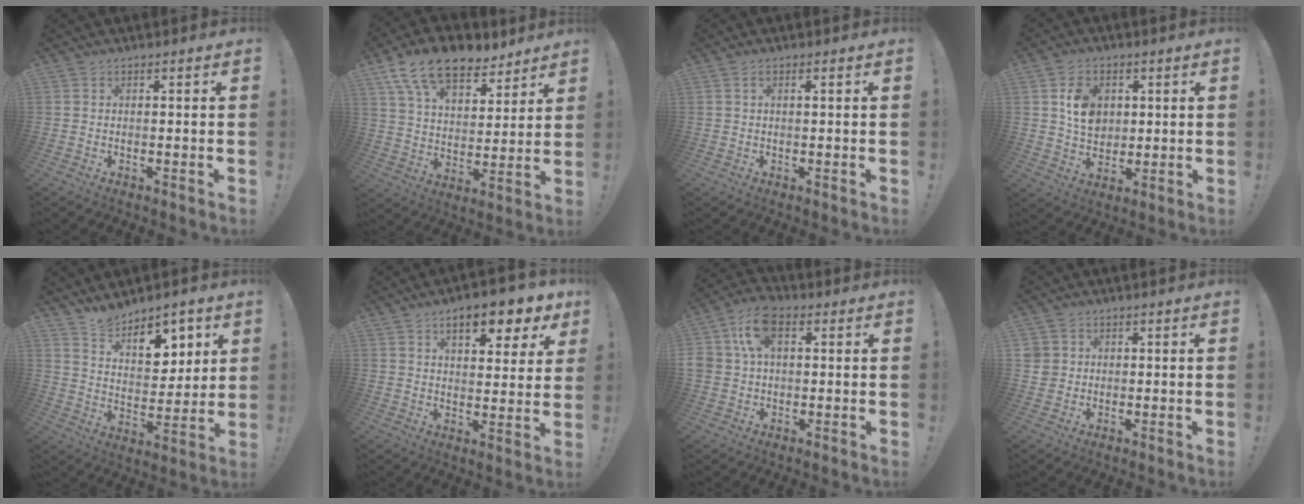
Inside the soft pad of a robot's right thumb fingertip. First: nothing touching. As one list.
[{"total": 16.1, "force": [10.7, 8.5, 8.5], "torque": [-0.145, -0.068, 0.195]}, {"total": 1.2, "force": [0.4, 0.1, 1.2], "torque": [-0.023, 0.000, 0.006]}, {"total": 9.3, "force": [2.4, 7.5, 4.8], "torque": [-0.063, -0.002, 0.048]}, {"total": 11.2, "force": [8.9, 5.8, 3.7], "torque": [-0.050, -0.069, 0.167]}, {"total": 10.9, "force": [6.3, 4.0, 8.0], "torque": [-0.107, -0.032, 0.103]}, {"total": 10.7, "force": [3.3, 7.1, 7.4], "torque": [-0.149, 0.013, 0.062]}, {"total": 3.6, "force": [1.1, 3.4, 0.7], "torque": [-0.007, -0.003, 0.022]}]